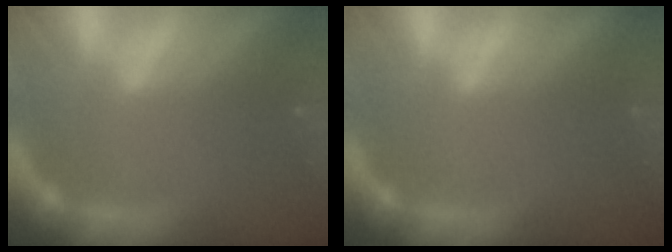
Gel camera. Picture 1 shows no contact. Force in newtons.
{"total": 0.0}